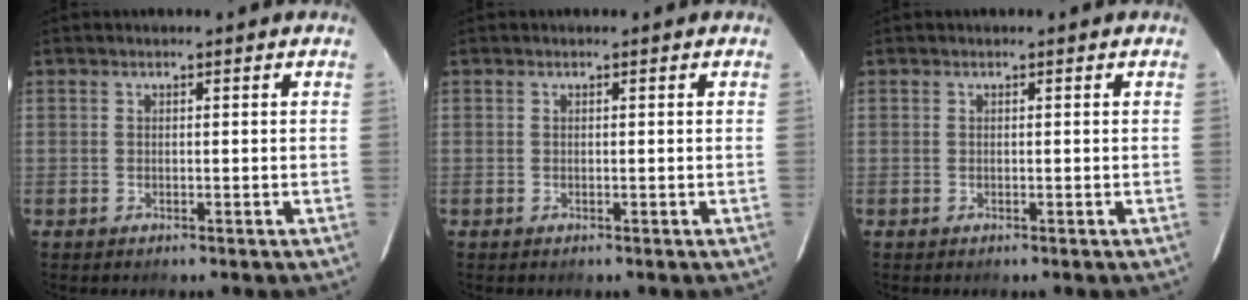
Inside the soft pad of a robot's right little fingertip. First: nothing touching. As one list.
[{"total": 0.0}, {"total": 0.0}]